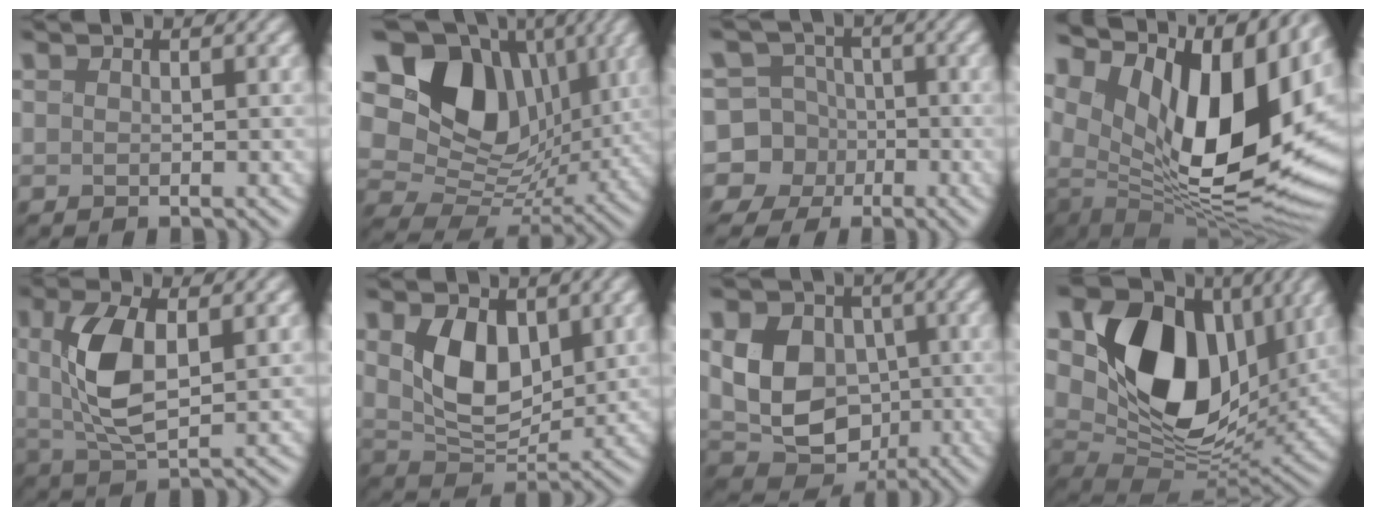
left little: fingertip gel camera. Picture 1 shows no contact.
{"total": 16.4, "force": [4.3, 12.3, 10.0], "torque": [-0.195, 0.017, 0.074]}
{"total": 10.1, "force": [-3.3, 9.3, 2.1], "torque": [-0.052, 0.012, -0.095]}
{"total": 18.7, "force": [4.2, 11.5, 14.2], "torque": [-0.239, 0.007, 0.079]}
{"total": 6.7, "force": [0.7, 3.0, 5.9], "torque": [-0.123, -0.001, 0.013]}
{"total": 6.5, "force": [1.7, 4.0, 4.9], "torque": [-0.091, -0.014, 0.028]}
{"total": 9.5, "force": [0.4, 7.4, 5.9], "torque": [-0.113, 0.000, -0.006]}
{"total": 15.9, "force": [4.2, 11.2, 10.6], "torque": [-0.183, -0.001, 0.070]}